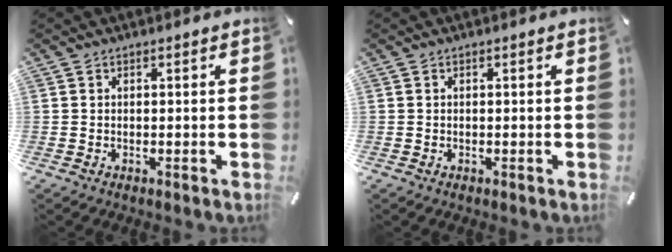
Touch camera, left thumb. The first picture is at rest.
{"total": 0.0}